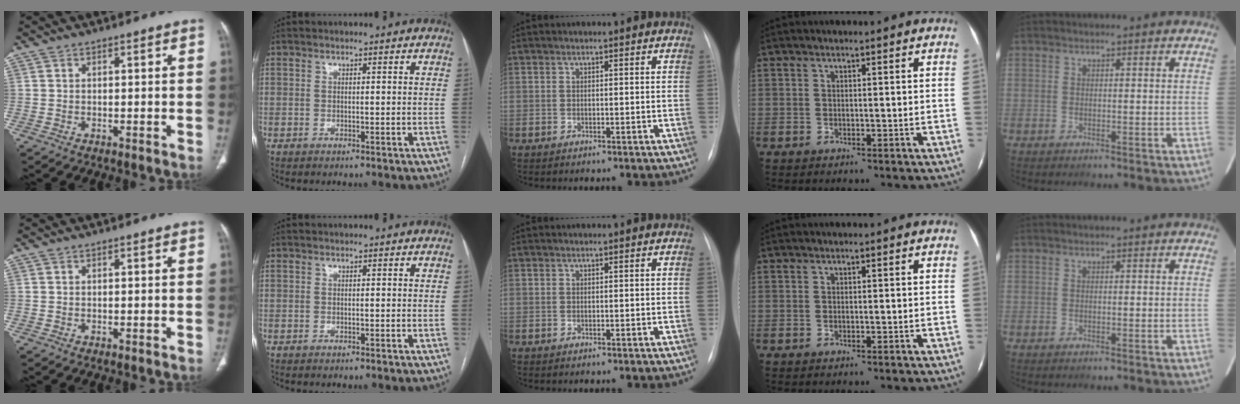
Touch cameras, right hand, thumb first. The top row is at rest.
{}